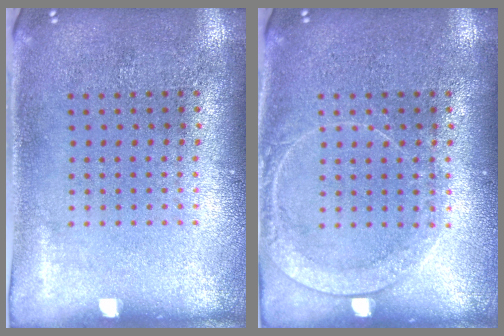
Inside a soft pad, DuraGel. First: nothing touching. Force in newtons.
{"total": 1.7, "press": 1.7, "slide": 0.3}